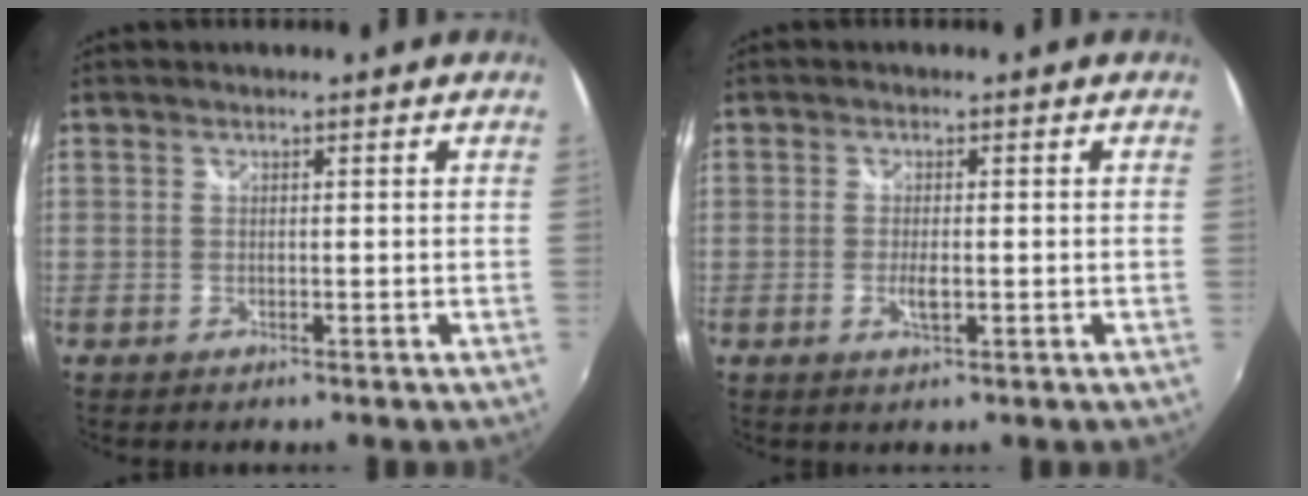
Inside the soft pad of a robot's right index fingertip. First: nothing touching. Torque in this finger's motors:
{"motor_torque": [0.10, -0.03, 0.19, 0.02]}